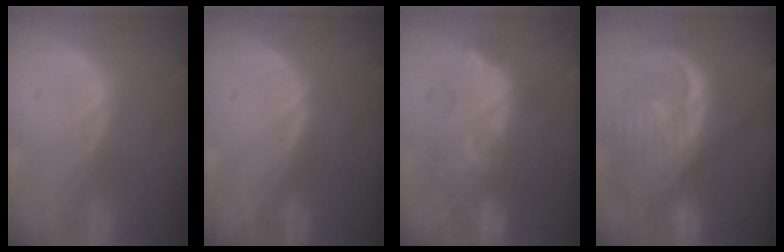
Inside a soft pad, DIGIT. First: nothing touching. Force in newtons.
{"total": 0.0}
{"total": 9.9, "press": 9.9, "slide": 0.3}
{"total": 13.1, "press": 11.2, "slide": 6.7}